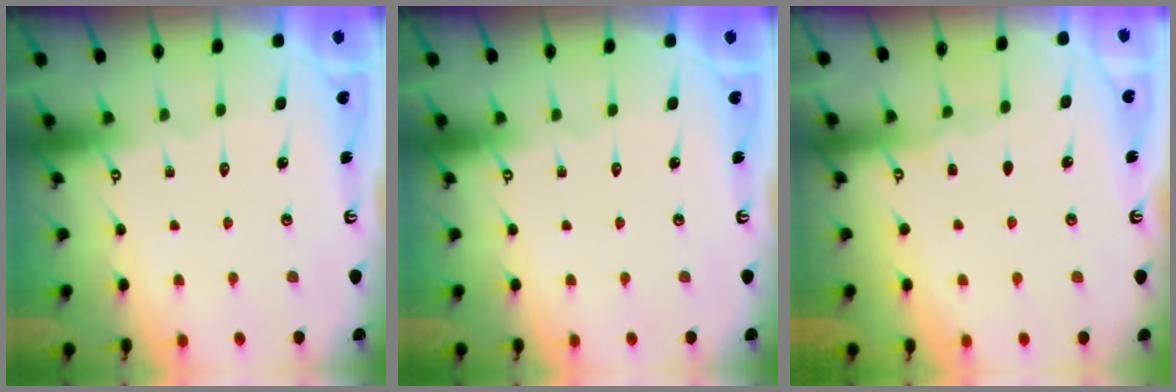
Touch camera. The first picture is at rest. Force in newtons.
{"total": 0.0}
{"total": 3.0, "press": 3.0, "slide": 0.3}